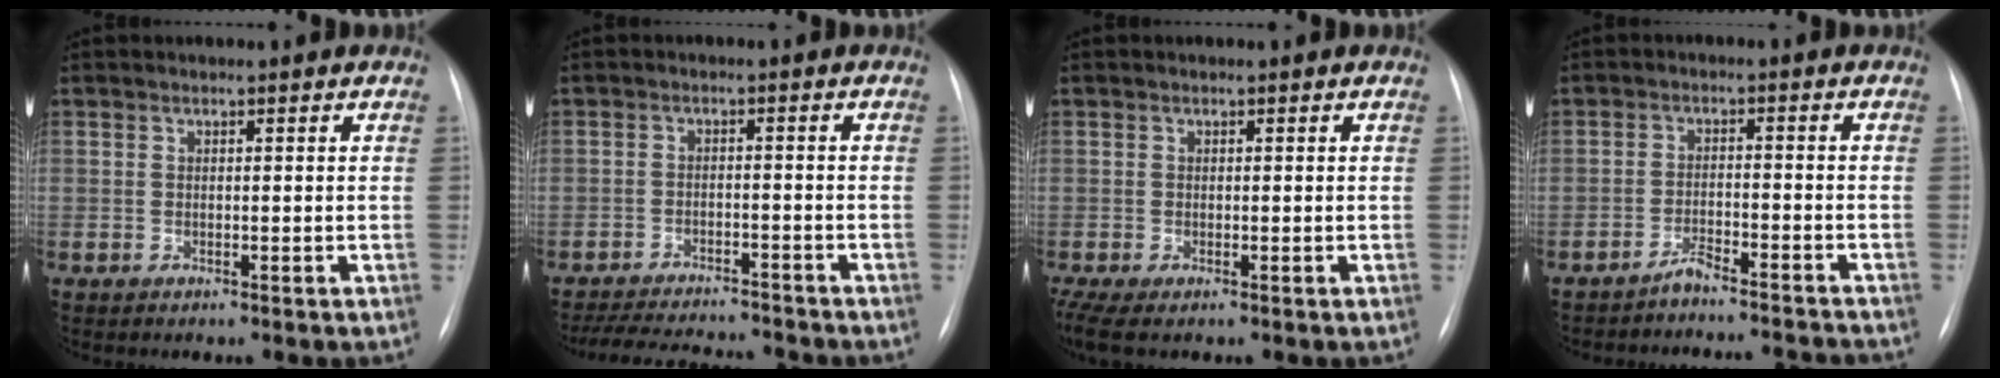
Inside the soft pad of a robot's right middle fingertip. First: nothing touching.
{"total": 12.0, "force": [-11.2, 2.1, 3.8], "torque": [-0.071, -0.002, -0.158]}
{"total": 3.6, "force": [-2.1, 1.2, 2.6], "torque": [-0.063, -0.009, -0.037]}
{"total": 8.2, "force": [-8.1, -0.3, 1.1], "torque": [-0.008, 0.006, -0.110]}